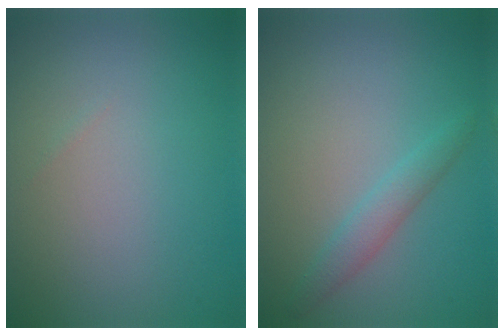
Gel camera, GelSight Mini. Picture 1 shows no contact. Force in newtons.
{"total": 1.9, "press": 1.9, "slide": 0.1}